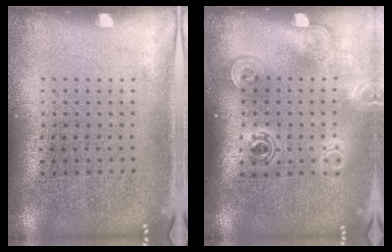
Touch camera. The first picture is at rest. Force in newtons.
{"total": 1.9, "press": 1.4, "slide": 1.2}